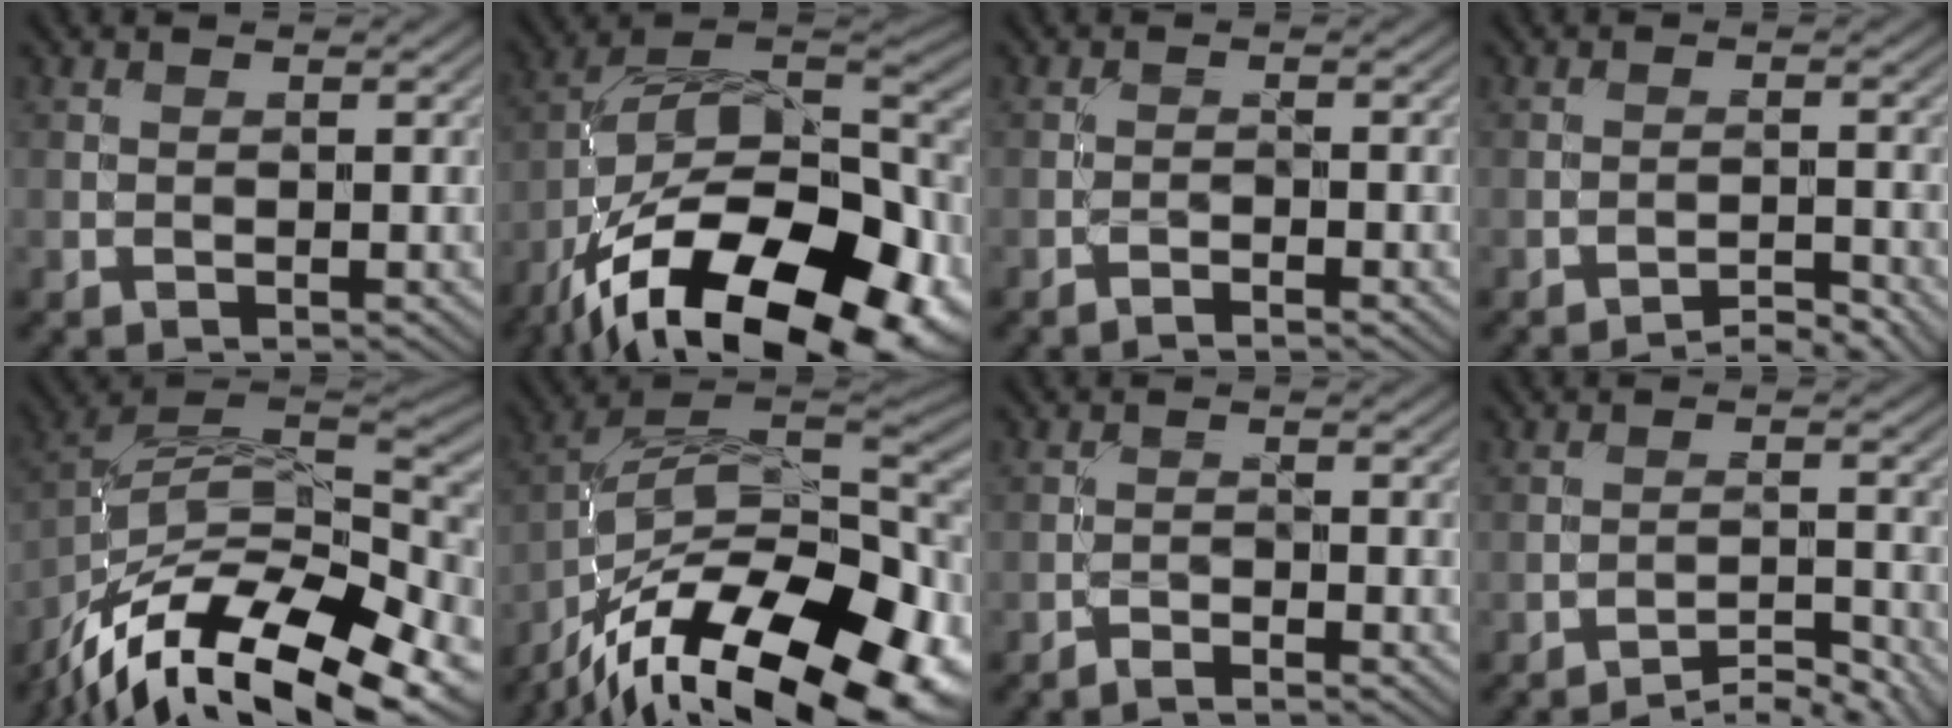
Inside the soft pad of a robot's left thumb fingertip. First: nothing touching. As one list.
[{"total": 20.5, "force": [-11.8, 9.5, 13.8], "torque": [-0.231, -0.029, -0.179]}, {"total": 1.3, "force": [-1.2, -0.1, 0.6], "torque": [-0.013, 0.004, -0.026]}, {"total": 3.4, "force": [-3.0, 0.3, 1.5], "torque": [-0.024, 0.008, -0.048]}, {"total": 17.2, "force": [-10.7, 6.8, 11.5], "torque": [-0.249, -0.011, -0.176]}, {"total": 19.0, "force": [-11.6, 8.0, 12.8], "torque": [-0.231, -0.012, -0.173]}, {"total": 1.7, "force": [-1.6, 0.0, 0.6], "torque": [-0.012, 0.003, -0.033]}, {"total": 4.7, "force": [-4.2, 0.6, 2.2], "torque": [-0.039, 0.007, -0.062]}]